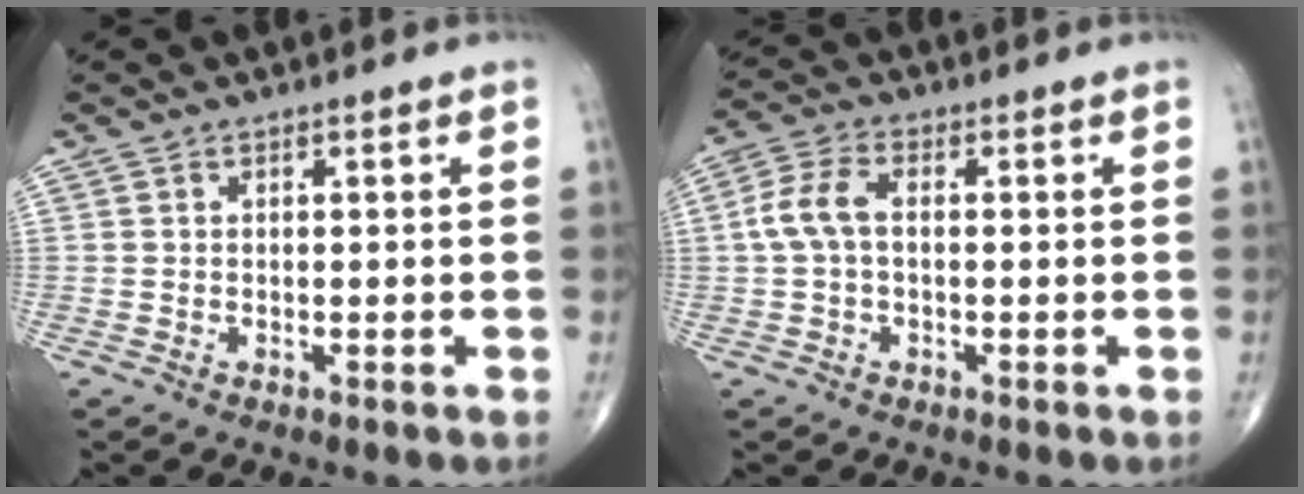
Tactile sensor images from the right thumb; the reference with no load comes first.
{"total": 6.0, "force": [0.1, 3.5, 4.9], "torque": [-0.113, 0.020, -0.002]}